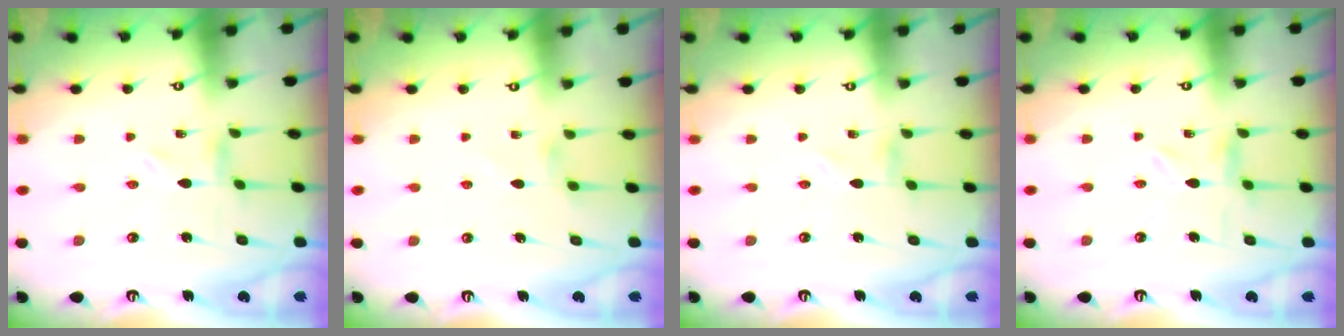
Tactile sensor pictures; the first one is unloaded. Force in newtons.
{"total": 1.8, "press": 1.8, "slide": 0.4}
{"total": 0.0}
{"total": 2.0, "press": 2.0, "slide": 0.3}